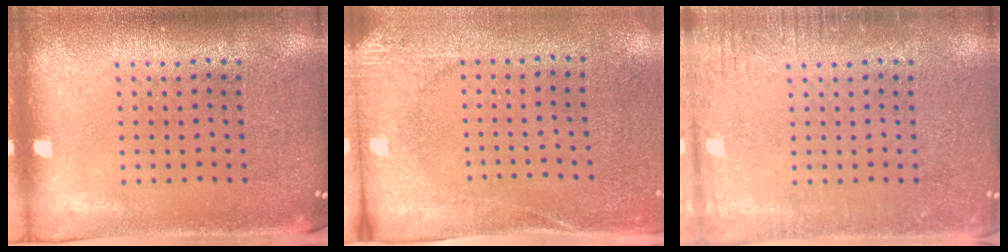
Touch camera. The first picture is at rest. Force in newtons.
{"total": 2.6, "press": 2.0, "slide": 1.6}
{"total": 2.3, "press": 2.2, "slide": 0.3}